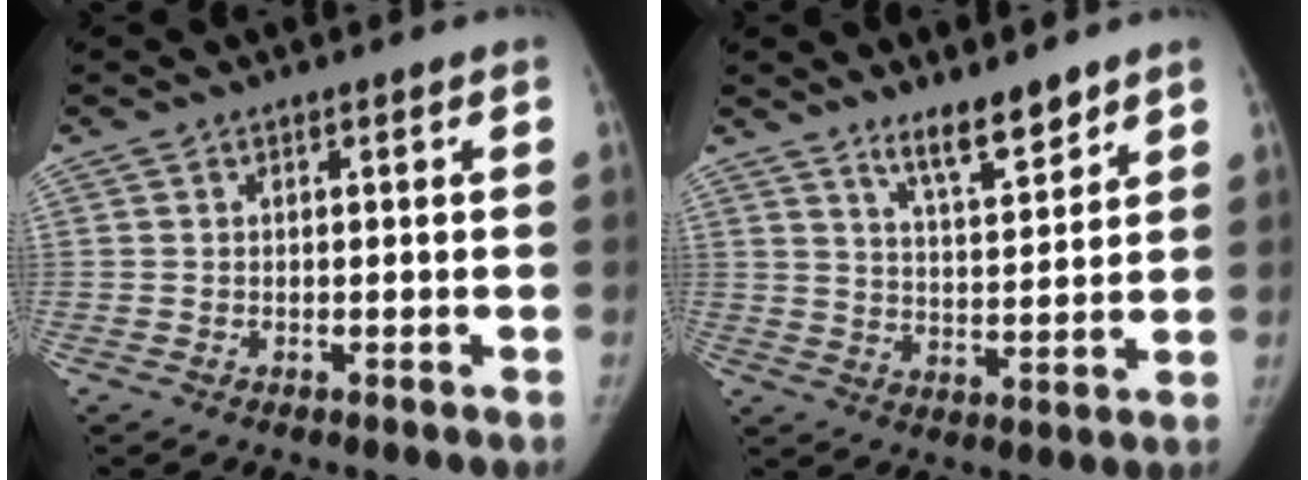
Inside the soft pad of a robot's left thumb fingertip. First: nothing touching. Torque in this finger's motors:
{"motor_torque": [0.07, -0.04, 0.55, -0.02, -0.02]}